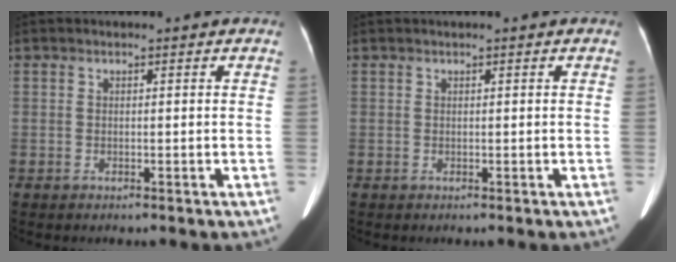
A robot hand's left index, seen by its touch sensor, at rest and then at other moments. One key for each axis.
{"total": 0.6, "fx": 0.5, "fy": -0.1, "fz": 0.4, "tx": -0.008, "ty": 0.010, "tz": 0.013}